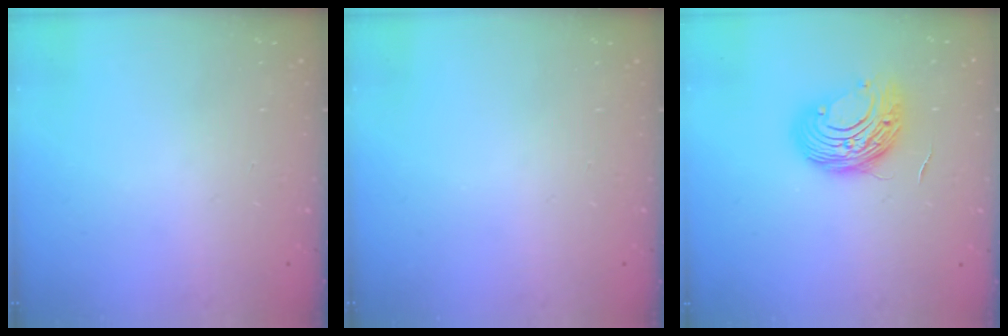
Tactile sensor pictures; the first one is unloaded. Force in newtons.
{"total": 0.0}
{"total": 10.5, "press": 10.5, "slide": 0.9}